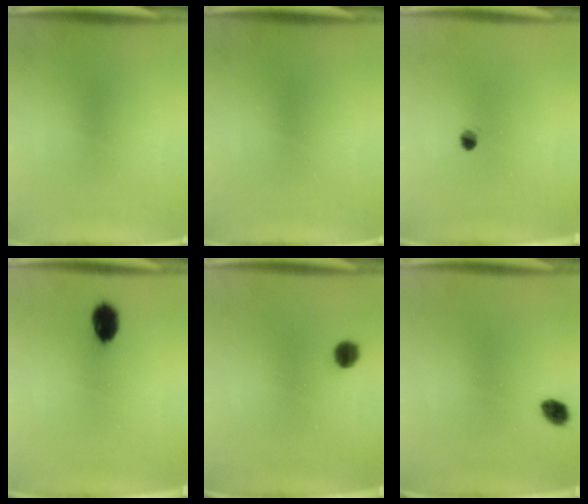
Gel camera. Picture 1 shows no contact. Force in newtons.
{"total": 0.0}
{"total": 2.0}
{"total": 5.0}
{"total": 2.6}
{"total": 3.1}